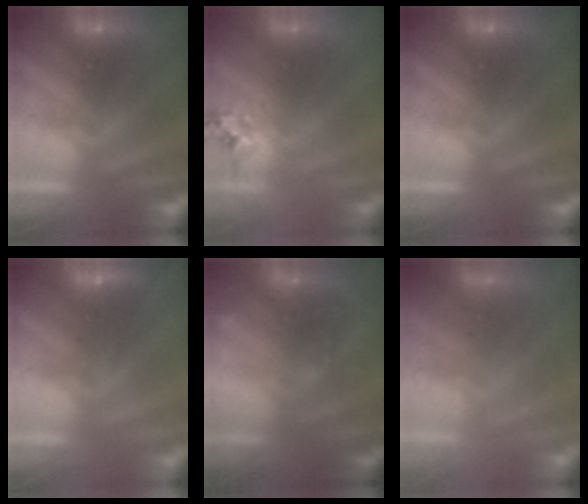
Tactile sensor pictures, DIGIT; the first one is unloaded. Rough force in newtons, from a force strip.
{"total": 2.5}
{"total": 0.0}
{"total": 2.9}
{"total": 1.9}
{"total": 2.8}